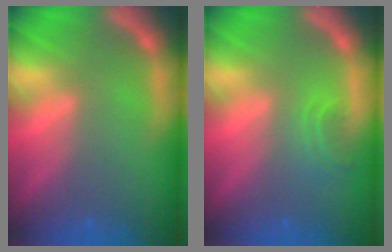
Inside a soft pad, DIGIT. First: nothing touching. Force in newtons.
{"total": 1.9}